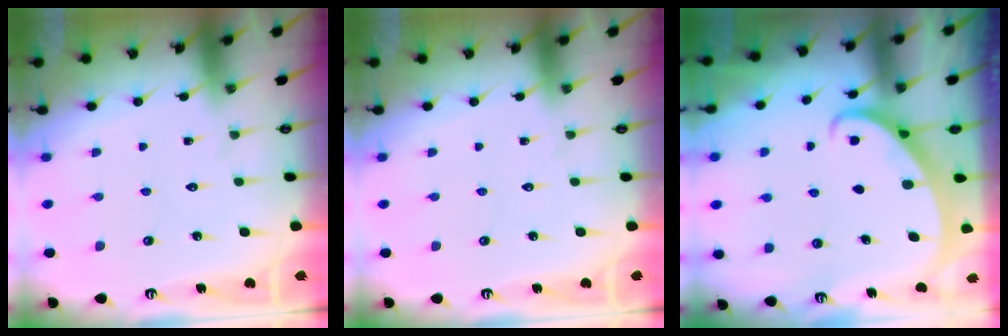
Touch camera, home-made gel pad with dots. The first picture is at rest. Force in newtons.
{"total": 0.0}
{"total": 2.2, "press": 2.2, "slide": 0.3}